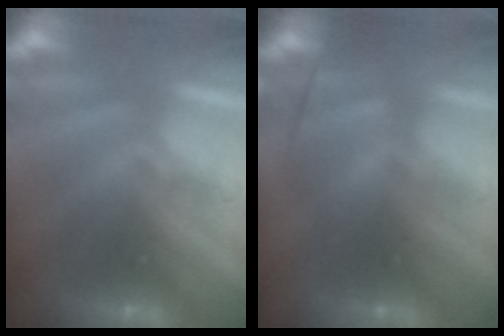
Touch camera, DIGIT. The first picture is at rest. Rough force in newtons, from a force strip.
{"total": 2.9}